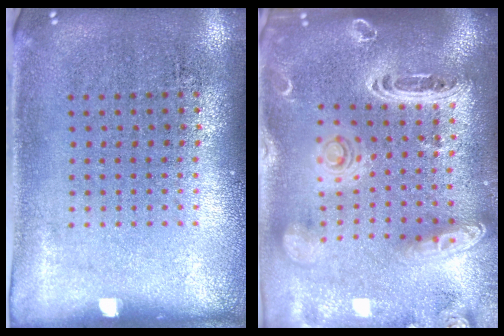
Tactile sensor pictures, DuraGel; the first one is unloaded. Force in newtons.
{"total": 3.4, "press": 2.8, "slide": 2.0}